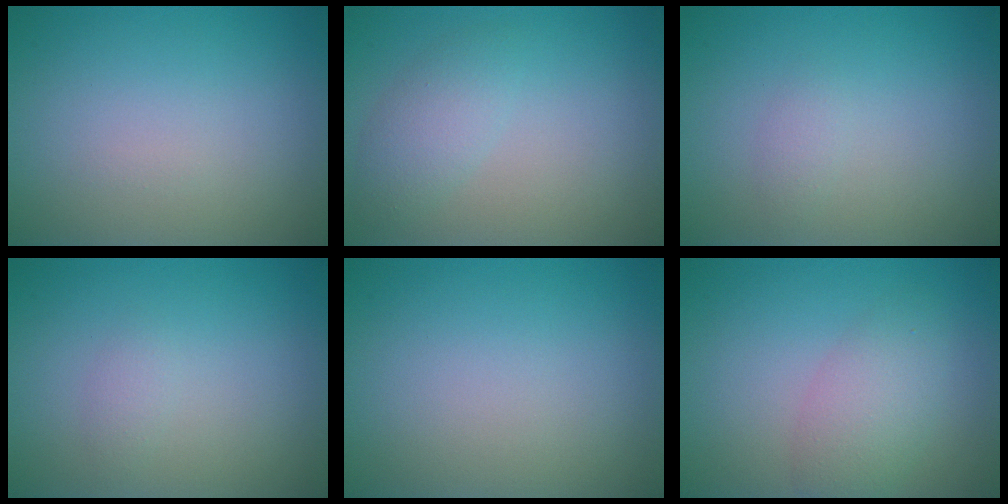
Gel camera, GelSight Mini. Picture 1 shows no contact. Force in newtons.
{"total": 2.4, "press": 2.4, "slide": 0.2}
{"total": 0.9, "press": 0.9, "slide": 0.0}
{"total": 0.9, "press": 0.9, "slide": 0.0}
{"total": 0.0}
{"total": 2.3, "press": 2.3, "slide": 0.2}